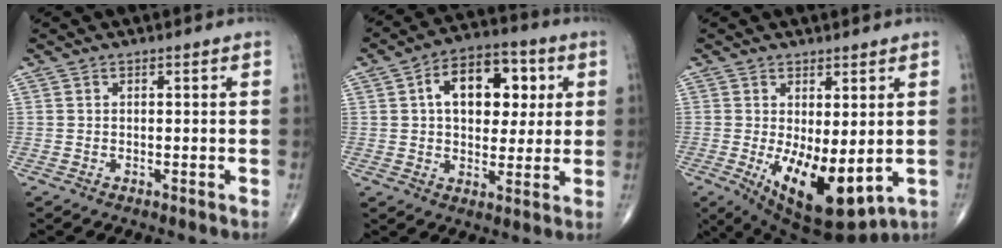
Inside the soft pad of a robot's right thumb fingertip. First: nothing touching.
{"total": 14.4, "force": [3.6, 9.0, 10.7], "torque": [-0.120, 0.009, 0.051]}
{"total": 13.1, "force": [-2.1, 5.6, 11.6], "torque": [-0.181, -0.029, -0.009]}